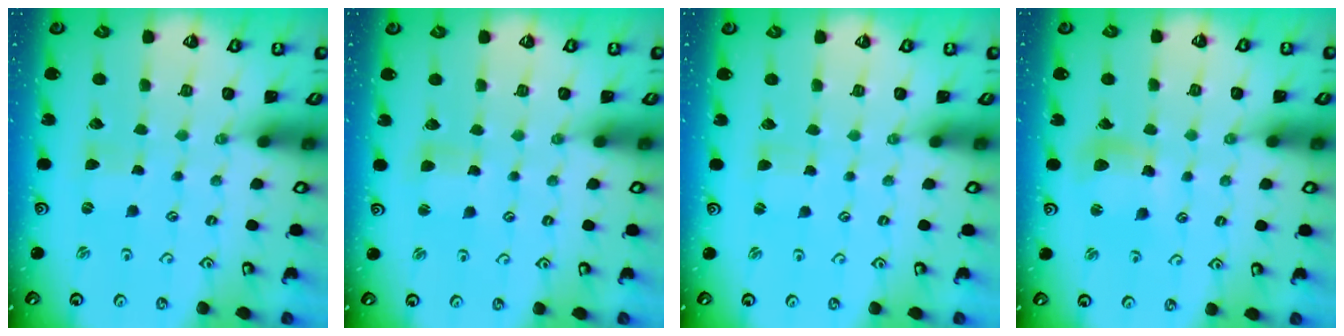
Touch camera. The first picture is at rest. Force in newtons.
{"total": 2.4, "press": 2.4, "slide": 0.2}
{"total": 0.9, "press": 0.8, "slide": 0.1}
{"total": 9.8, "press": 9.7, "slide": 1.2}